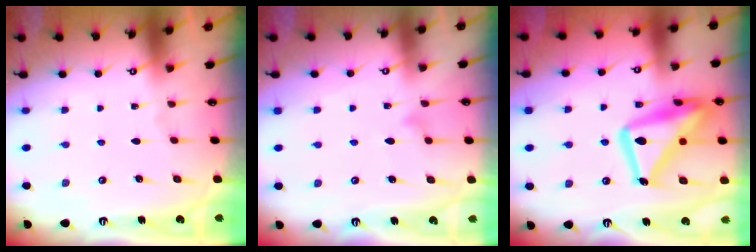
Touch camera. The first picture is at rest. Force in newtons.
{"total": 9.8, "press": 9.8, "slide": 0.4}
{"total": 20.8, "press": 20.8, "slide": 1.5}